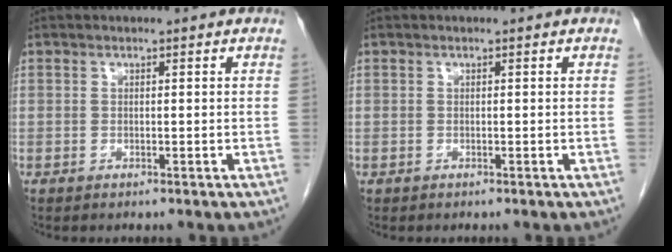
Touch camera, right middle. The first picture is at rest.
{"total": 0.0}